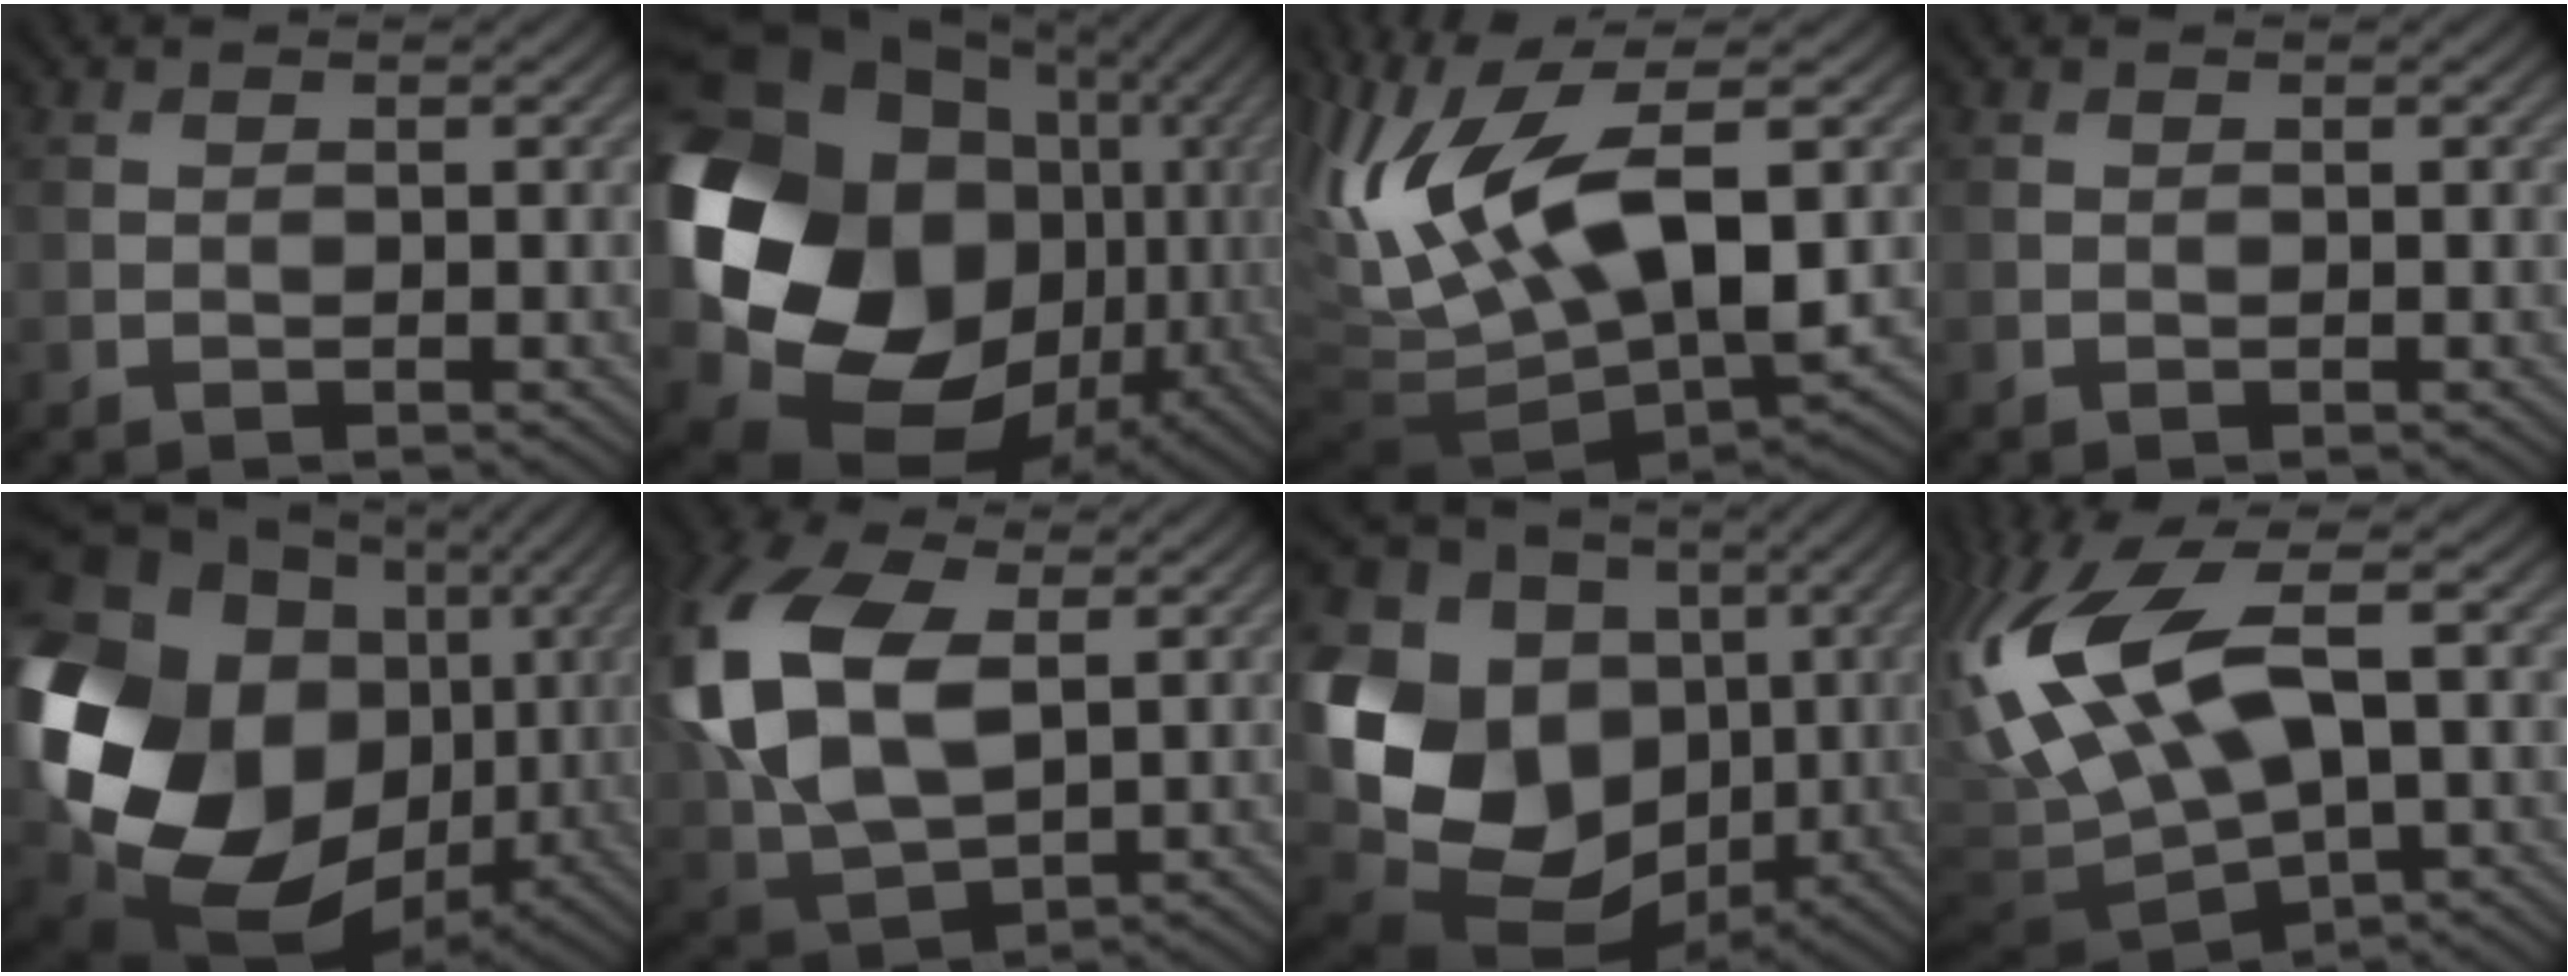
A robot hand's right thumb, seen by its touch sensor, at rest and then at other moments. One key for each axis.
{"total": 21.7, "fx": -0.5, "fy": 17.6, "fz": 12.7, "tx": -0.313, "ty": -0.037, "tz": 0.019}
{"total": 17.1, "fx": 1.2, "fy": 6.8, "fz": 15.7, "tx": -0.322, "ty": 0.000, "tz": 0.029}
{"total": 0.0}
{"total": 21.0, "fx": 1.4, "fy": 16.4, "fz": 13.0, "tx": -0.332, "ty": -0.020, "tz": 0.045}
{"total": 16.8, "fx": 3.0, "fy": 10.5, "fz": 12.8, "tx": -0.335, "ty": 0.004, "tz": 0.065}
{"total": 18.5, "fx": -1.1, "fy": 15.0, "fz": 10.8, "tx": -0.257, "ty": -0.025, "tz": -0.004}
{"total": 16.7, "fx": 0.6, "fy": 7.1, "fz": 15.1, "tx": -0.354, "ty": 0.012, "tz": 0.009}